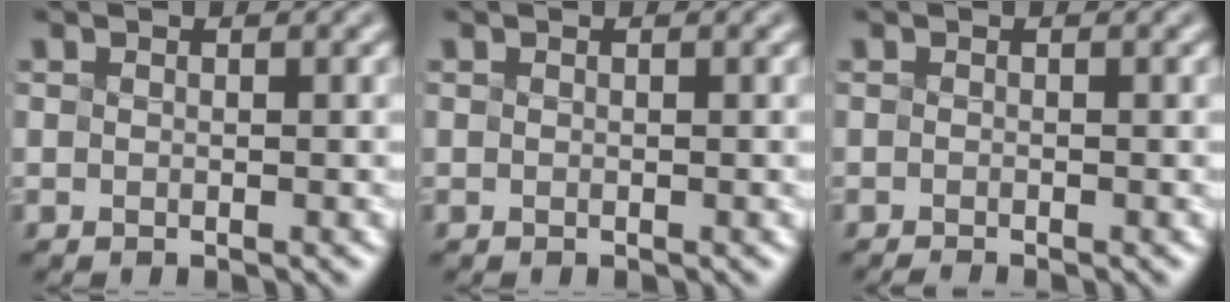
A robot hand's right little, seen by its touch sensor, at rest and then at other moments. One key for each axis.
{"total": 0.0}
{"total": 0.8, "fx": -0.8, "fy": 0.0, "fz": 0.3, "tx": 0.000, "ty": -0.011, "tz": -0.014}